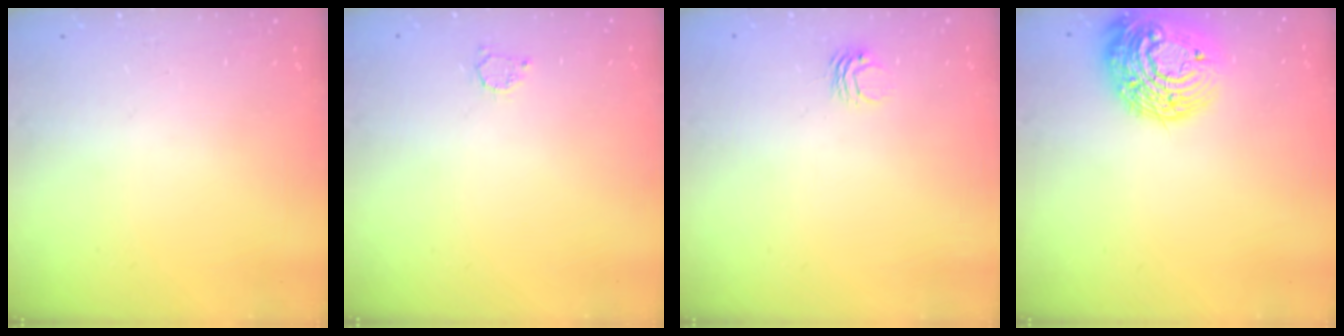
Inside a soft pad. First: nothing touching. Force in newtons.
{"total": 2.4, "press": 2.4, "slide": 0.4}
{"total": 2.7, "press": 2.7, "slide": 0.2}
{"total": 18.5, "press": 18.4, "slide": 1.5}